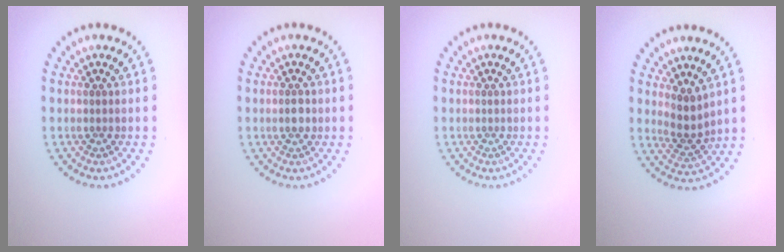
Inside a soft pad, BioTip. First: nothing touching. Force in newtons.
{"total": 1.5, "press": 1.5, "slide": 0.3}
{"total": 0.0}
{"total": 2.6, "press": 2.0, "slide": 1.7}